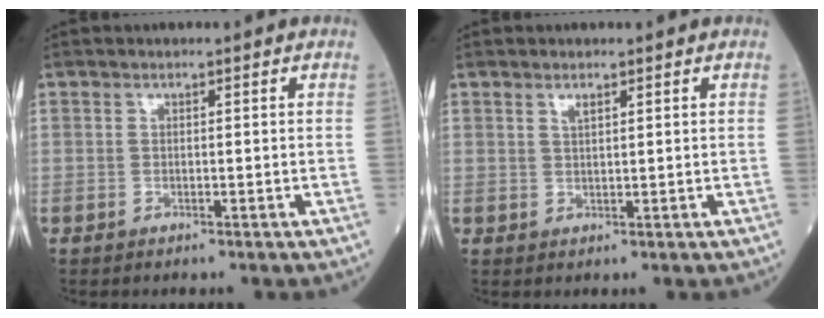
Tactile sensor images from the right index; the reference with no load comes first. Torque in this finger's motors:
{"motor_torque": [-0.02, 0.00, 0.00, 0.00]}